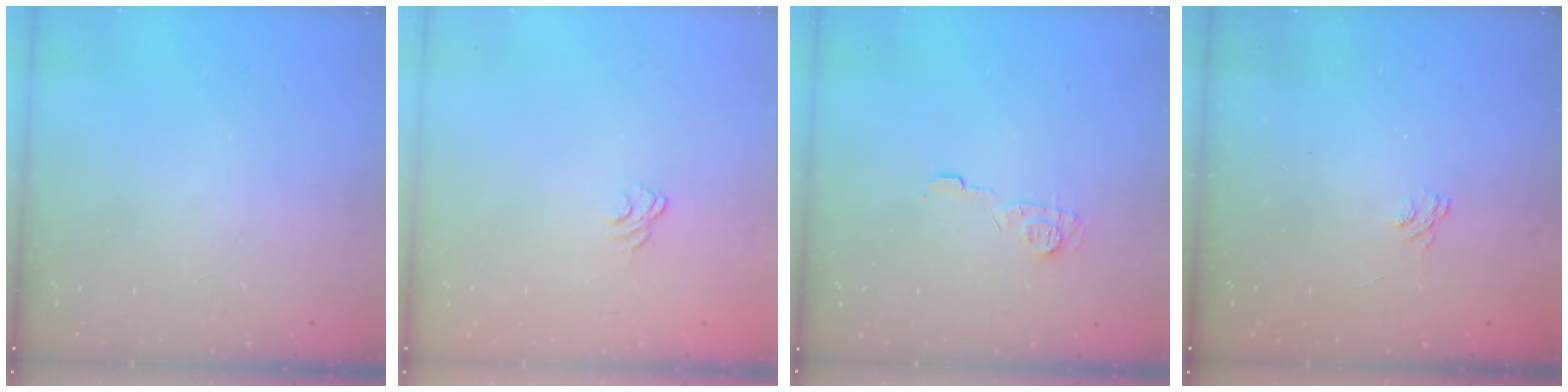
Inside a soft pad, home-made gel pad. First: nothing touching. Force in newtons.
{"total": 3.2, "press": 3.0, "slide": 1.2}
{"total": 6.9, "press": 6.9, "slide": 0.6}
{"total": 2.1, "press": 1.6, "slide": 1.3}